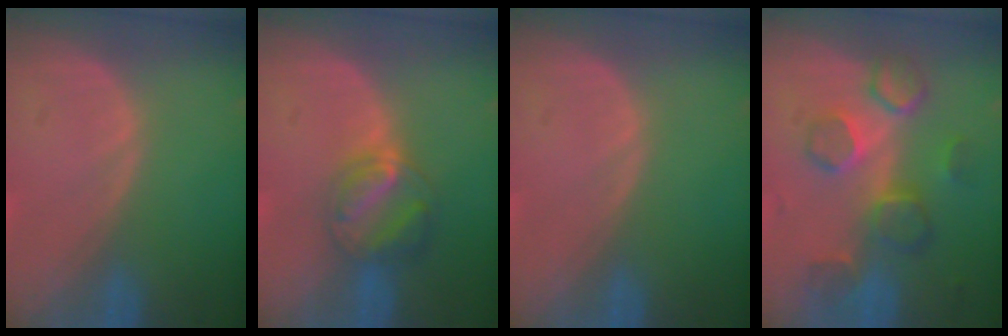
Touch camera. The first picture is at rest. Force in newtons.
{"total": 6.4, "press": 5.7, "slide": 2.9}
{"total": 0.0}
{"total": 8.6, "press": 7.7, "slide": 3.8}